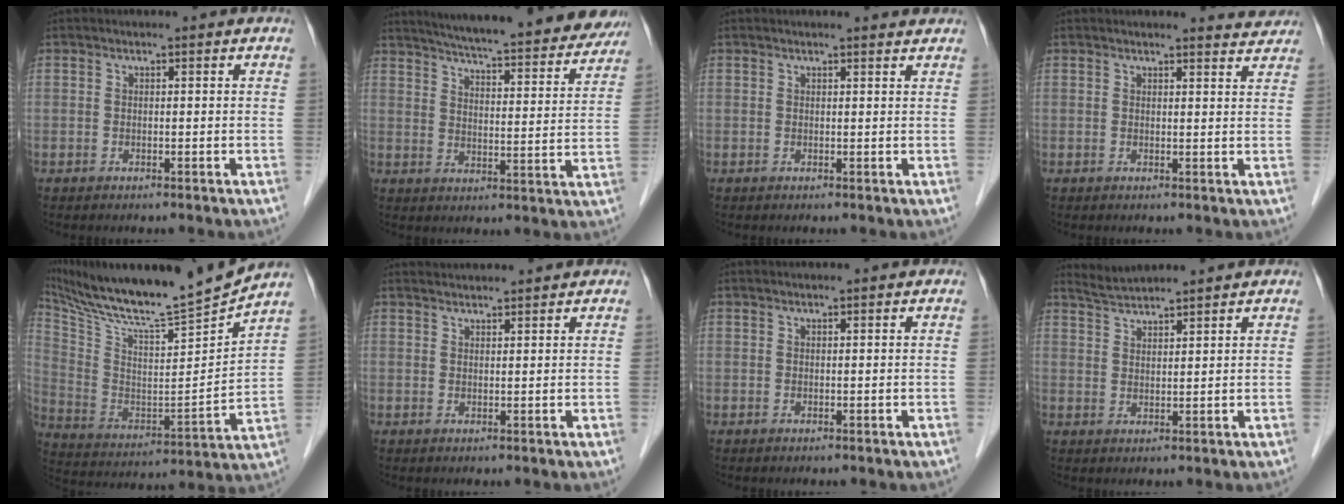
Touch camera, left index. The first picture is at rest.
{"total": 26.8, "force": [24.2, 3.8, 10.9], "torque": [-0.168, -0.036, 0.304]}
{"total": 2.3, "force": [2.2, 0.1, 0.3], "torque": [-0.011, 0.000, 0.020]}
{"total": 3.5, "force": [3.4, 0.2, -0.1], "torque": [-0.003, -0.013, 0.026]}
{"total": 19.5, "force": [17.7, -1.2, 8.0], "torque": [-0.157, -0.048, 0.300]}
{"total": 4.1, "force": [4.0, 0.1, 0.6], "torque": [-0.013, 0.030, 0.063]}
{"total": 1.0, "force": [0.9, -0.1, 0.3], "torque": [-0.010, 0.013, 0.018]}
{"total": 4.3, "force": [4.2, -0.5, 0.8], "torque": [-0.021, 0.021, 0.082]}